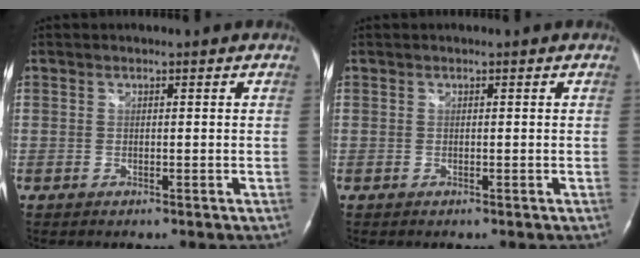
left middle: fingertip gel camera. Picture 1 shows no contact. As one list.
[{"total": 0.0}]